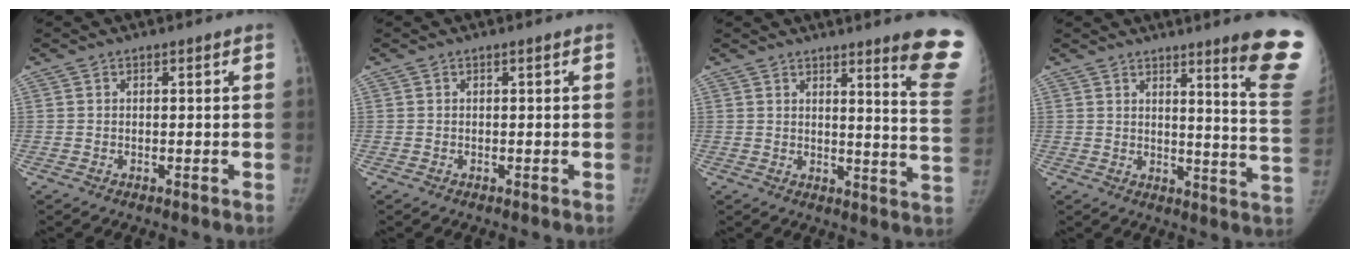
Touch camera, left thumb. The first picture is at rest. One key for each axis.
{"total": 0.0}
{"total": 12.7, "fx": 9.1, "fy": 0.4, "fz": 8.8, "tx": -0.086, "ty": -0.077, "tz": 0.100}
{"total": 14.4, "fx": 9.7, "fy": 0.3, "fz": 10.6, "tx": -0.109, "ty": -0.080, "tz": 0.113}